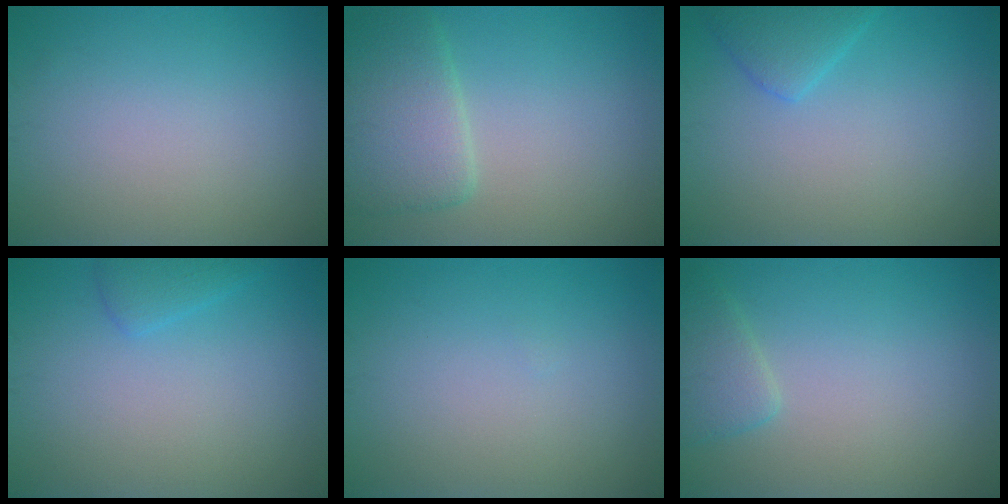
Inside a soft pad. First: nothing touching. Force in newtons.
{"total": 4.5, "press": 4.4, "slide": 0.6}
{"total": 2.9, "press": 2.9, "slide": 0.3}
{"total": 1.6, "press": 1.6, "slide": 0.1}
{"total": 0.0}
{"total": 2.1, "press": 2.1, "slide": 0.2}